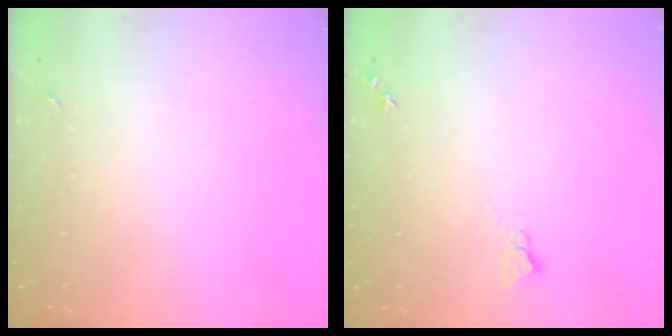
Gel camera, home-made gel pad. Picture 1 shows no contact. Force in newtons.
{"total": 4.1, "press": 4.0, "slide": 0.5}